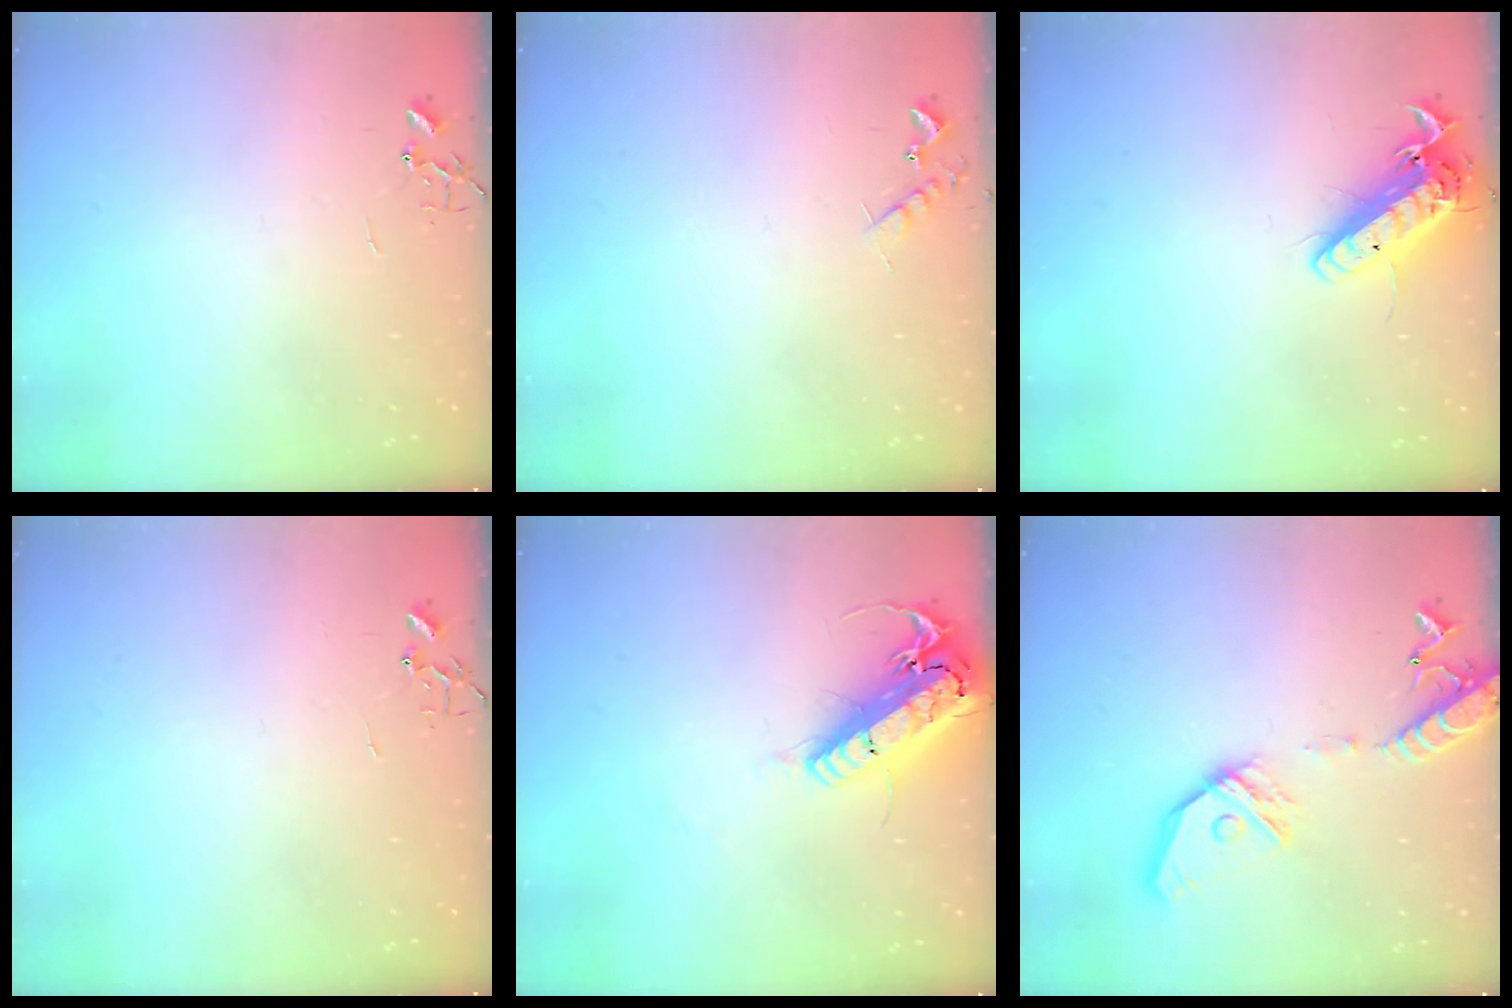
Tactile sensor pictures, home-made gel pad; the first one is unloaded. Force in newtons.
{"total": 6.1, "press": 6.0, "slide": 0.9}
{"total": 15.7, "press": 15.3, "slide": 3.3}
{"total": 0.0}
{"total": 20.0, "press": 19.6, "slide": 4.1}
{"total": 16.3, "press": 16.0, "slide": 3.2}